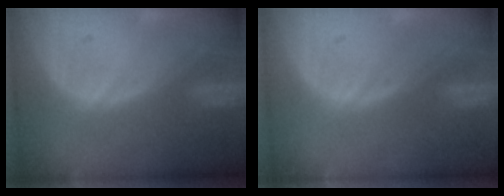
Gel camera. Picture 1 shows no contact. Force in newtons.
{"total": 0.0}